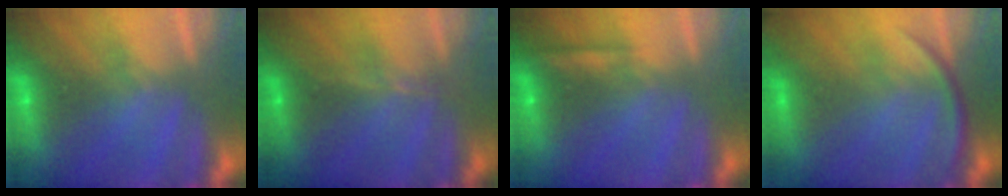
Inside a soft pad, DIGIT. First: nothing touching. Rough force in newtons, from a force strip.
{"total": 2.9}
{"total": 2.2}
{"total": 3.3}